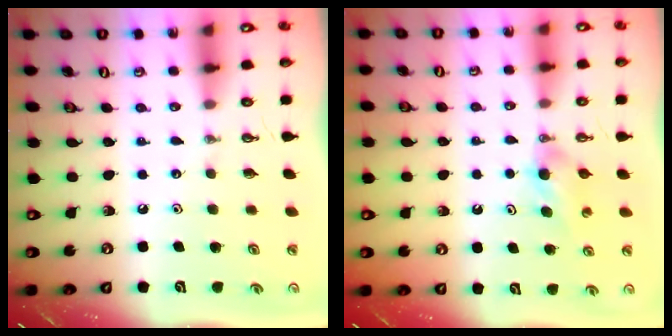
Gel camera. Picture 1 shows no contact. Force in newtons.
{"total": 4.2, "press": 4.2, "slide": 0.7}